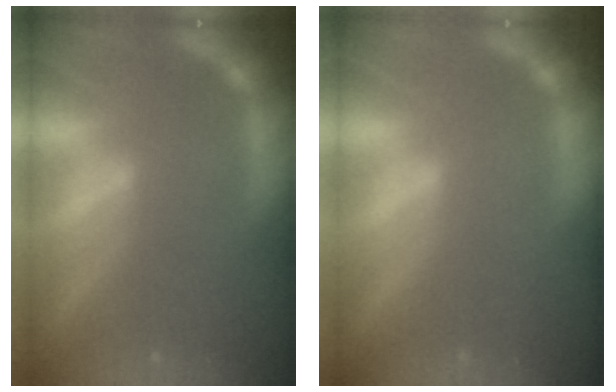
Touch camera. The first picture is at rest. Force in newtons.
{"total": 0.0}